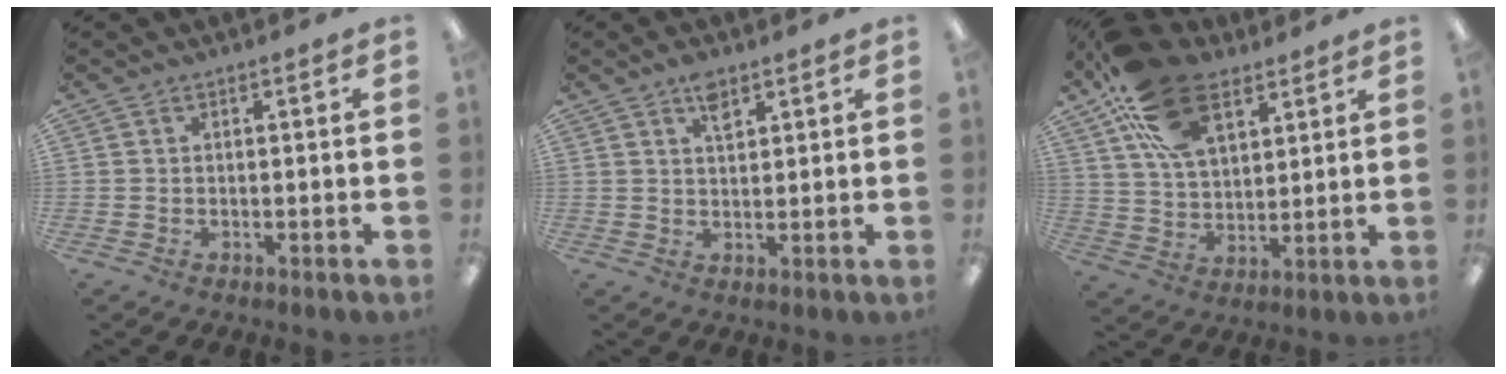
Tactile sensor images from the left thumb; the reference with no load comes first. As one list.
[{"total": 4.0, "force": [2.6, 1.9, 2.4], "torque": [-0.030, -0.009, 0.043]}, {"total": 19.1, "force": [10.5, 10.7, 11.8], "torque": [-0.225, -0.026, 0.194]}]